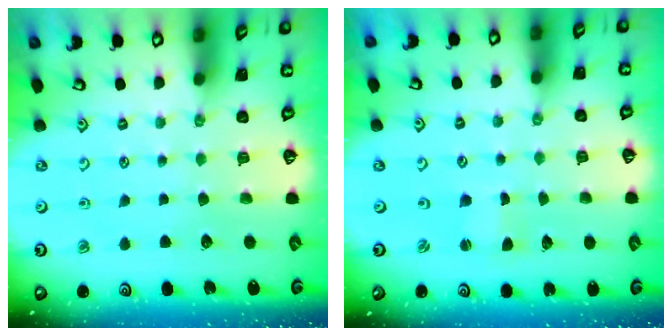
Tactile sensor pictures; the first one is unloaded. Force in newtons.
{"total": 0.8, "press": 0.8, "slide": 0.0}